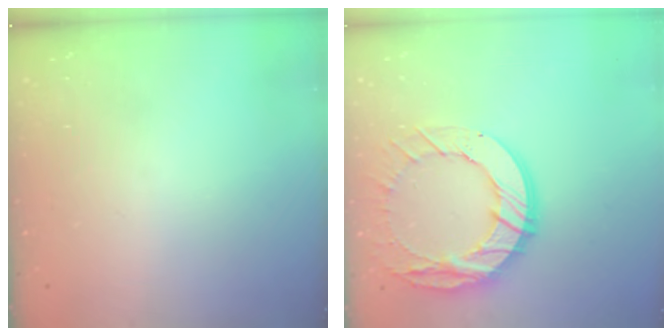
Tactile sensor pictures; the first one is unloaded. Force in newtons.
{"total": 16.6, "press": 16.6, "slide": 1.5}